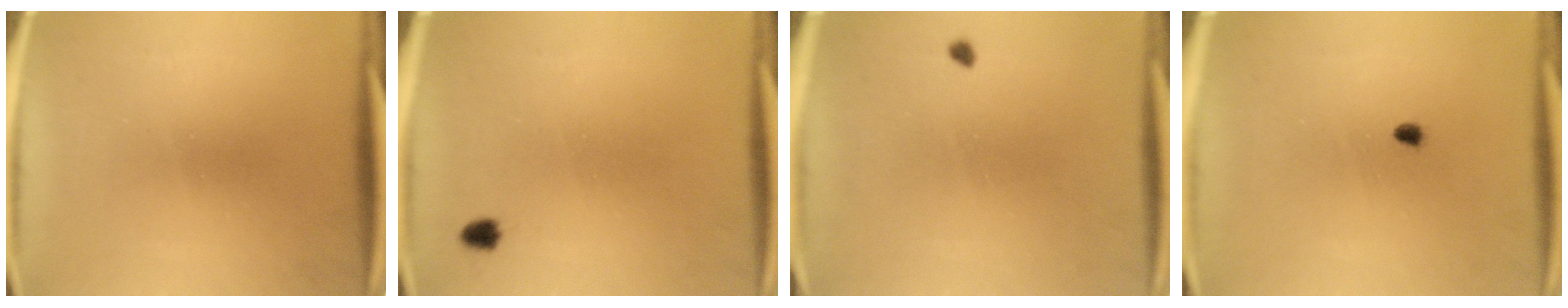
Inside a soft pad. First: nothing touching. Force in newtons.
{"total": 1.5}
{"total": 0.7}
{"total": 1.3}